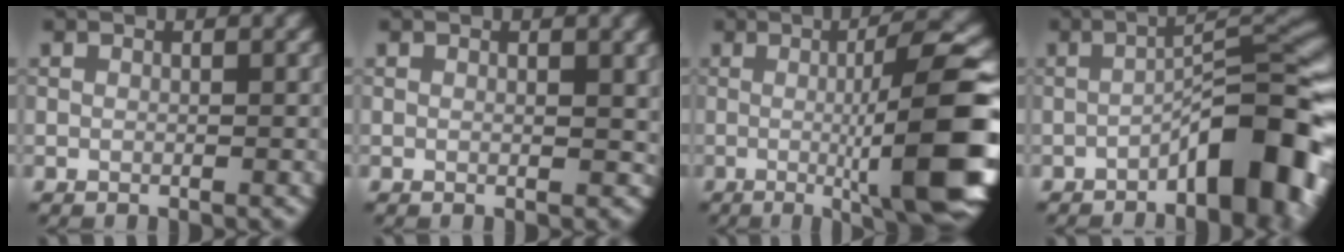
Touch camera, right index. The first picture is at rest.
{"total": 1.3, "force": [0.4, 0.9, 0.9], "torque": [-0.007, -0.001, 0.005]}
{"total": 12.4, "force": [-1.1, 2.0, 12.2], "torque": [-0.145, 0.002, -0.020]}
{"total": 9.8, "force": [-4.5, 2.6, 8.3], "torque": [-0.100, 0.022, -0.073]}